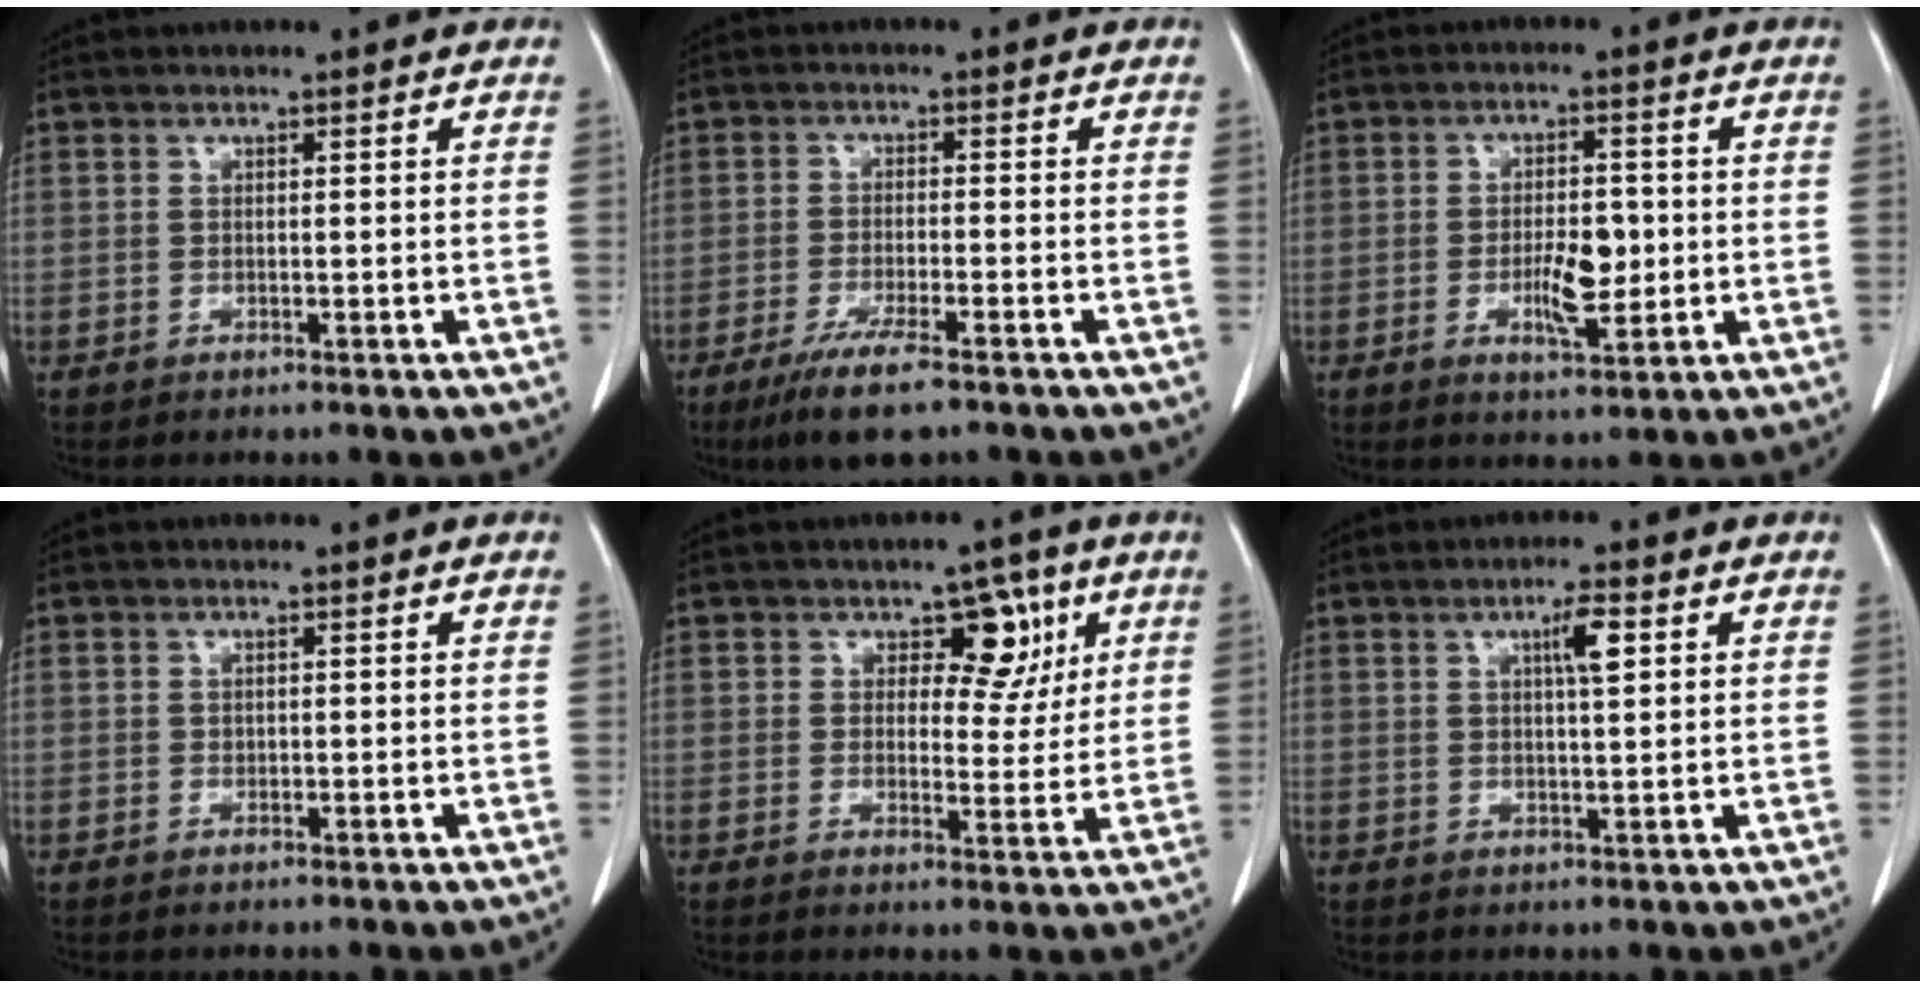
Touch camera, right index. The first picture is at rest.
{"total": 7.6, "force": [-5.2, 0.7, 5.5], "torque": [-0.101, -0.020, -0.086]}
{"total": 5.8, "force": [-0.9, 2.3, 5.2], "torque": [-0.086, -0.002, -0.009]}
{"total": 0.0}
{"total": 6.2, "force": [2.7, 3.8, 4.2], "torque": [-0.040, 0.008, 0.036]}
{"total": 3.9, "force": [1.5, 0.5, 3.6], "torque": [-0.061, 0.001, 0.024]}